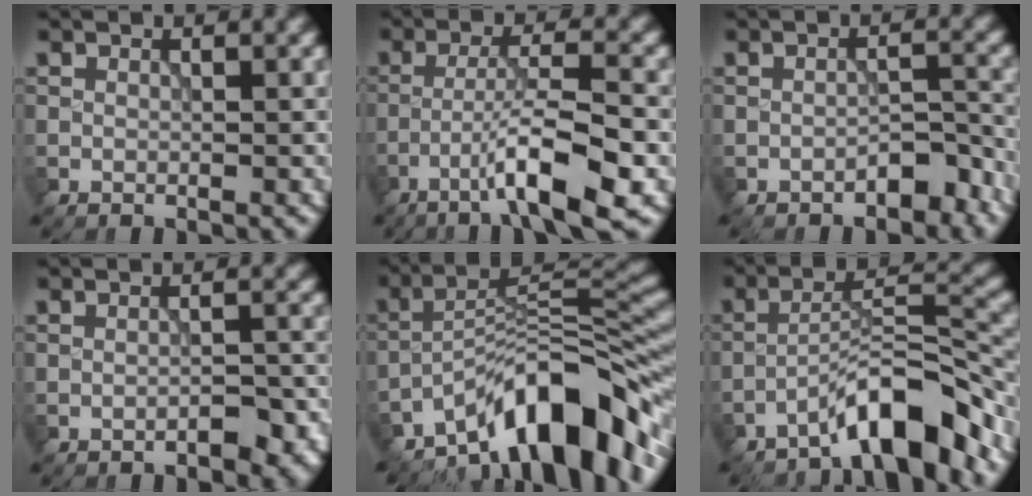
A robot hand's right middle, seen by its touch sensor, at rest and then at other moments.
{"total": 7.1, "force": [-3.6, 0.7, 6.1], "torque": [-0.099, 0.014, -0.065]}
{"total": 2.6, "force": [-1.9, 1.0, 1.5], "torque": [-0.019, 0.012, -0.029]}
{"total": 2.4, "force": [-1.6, 0.8, 1.6], "torque": [-0.020, 0.007, -0.022]}
{"total": 12.9, "force": [-8.8, 4.1, 8.5], "torque": [-0.111, 0.023, -0.165]}
{"total": 7.4, "force": [-5.4, 1.5, 4.9], "torque": [-0.074, 0.019, -0.094]}